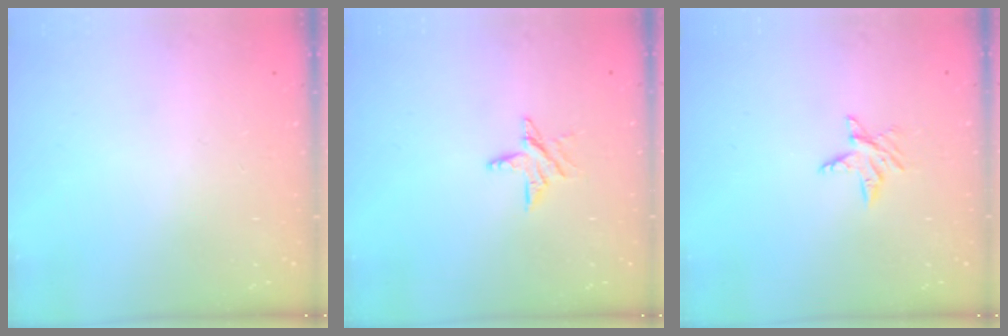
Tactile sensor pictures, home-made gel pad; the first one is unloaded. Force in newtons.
{"total": 5.8, "press": 5.8, "slide": 0.5}
{"total": 4.9, "press": 4.8, "slide": 0.6}